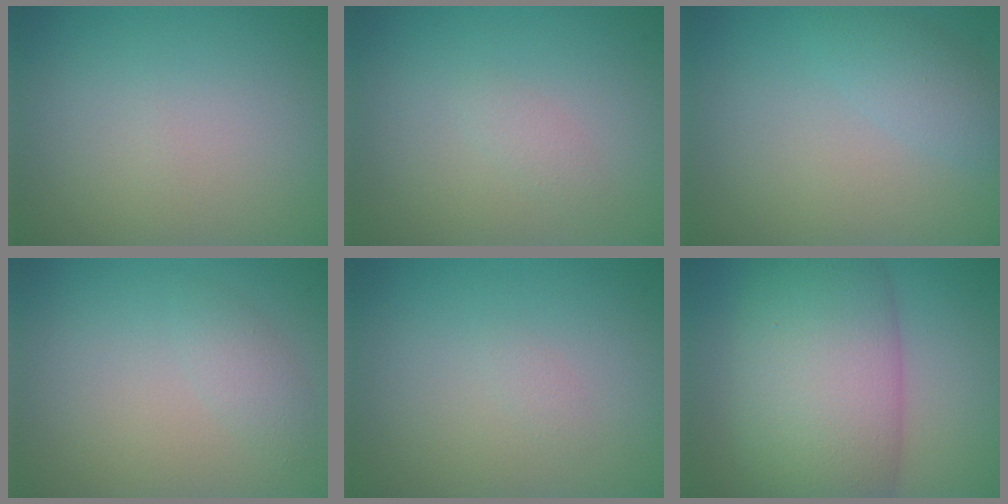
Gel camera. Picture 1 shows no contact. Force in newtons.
{"total": 1.0, "press": 1.0, "slide": 0.1}
{"total": 2.2, "press": 2.2, "slide": 0.2}
{"total": 1.4, "press": 1.4, "slide": 0.1}
{"total": 0.5, "press": 0.5, "slide": 0.0}
{"total": 11.4, "press": 11.4, "slide": 0.2}